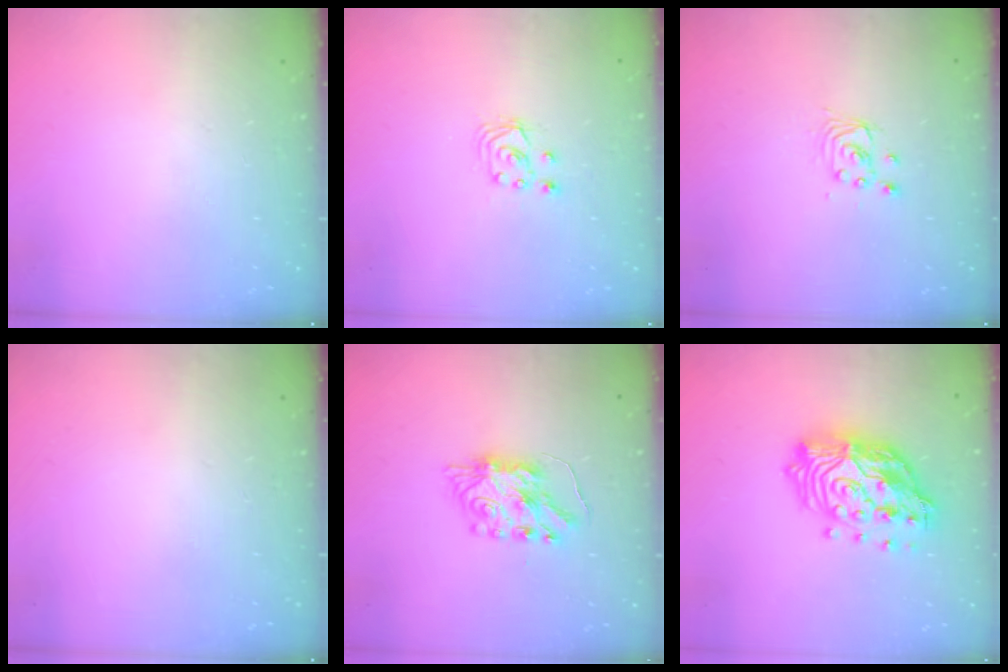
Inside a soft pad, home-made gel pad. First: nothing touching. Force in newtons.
{"total": 3.9, "press": 3.9, "slide": 0.4}
{"total": 2.9, "press": 2.9, "slide": 0.1}
{"total": 0.0}
{"total": 7.8, "press": 7.7, "slide": 0.6}
{"total": 20.2, "press": 20.1, "slide": 2.1}